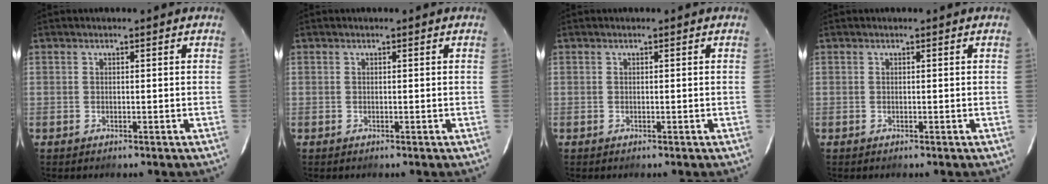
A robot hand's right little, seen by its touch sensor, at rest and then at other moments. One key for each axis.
{"total": 0.0}
{"total": 0.0}
{"total": 0.0}